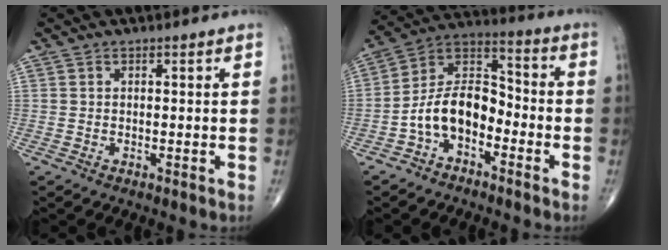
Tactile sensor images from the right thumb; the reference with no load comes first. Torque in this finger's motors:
{"motor_torque": [1.80, 1.93, 1.29, -0.45, 0.10]}